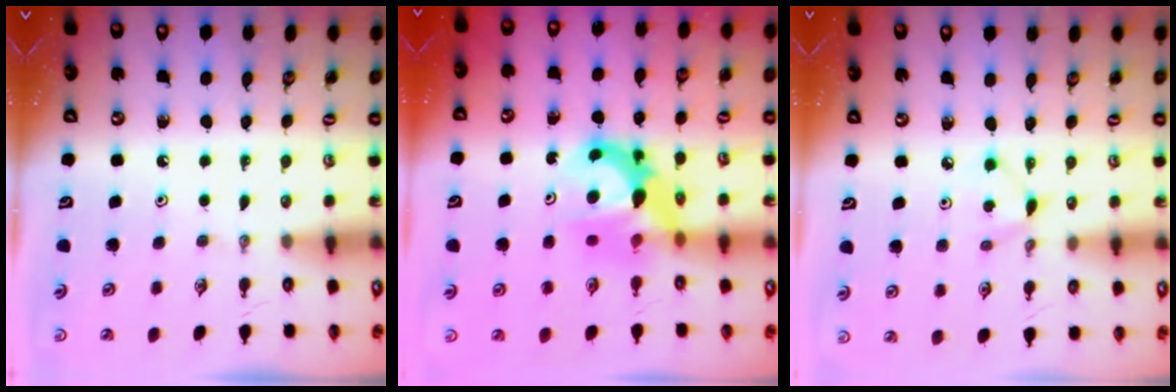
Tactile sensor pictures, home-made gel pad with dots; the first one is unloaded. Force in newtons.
{"total": 8.2, "press": 8.2, "slide": 0.5}
{"total": 4.6, "press": 4.6, "slide": 0.4}